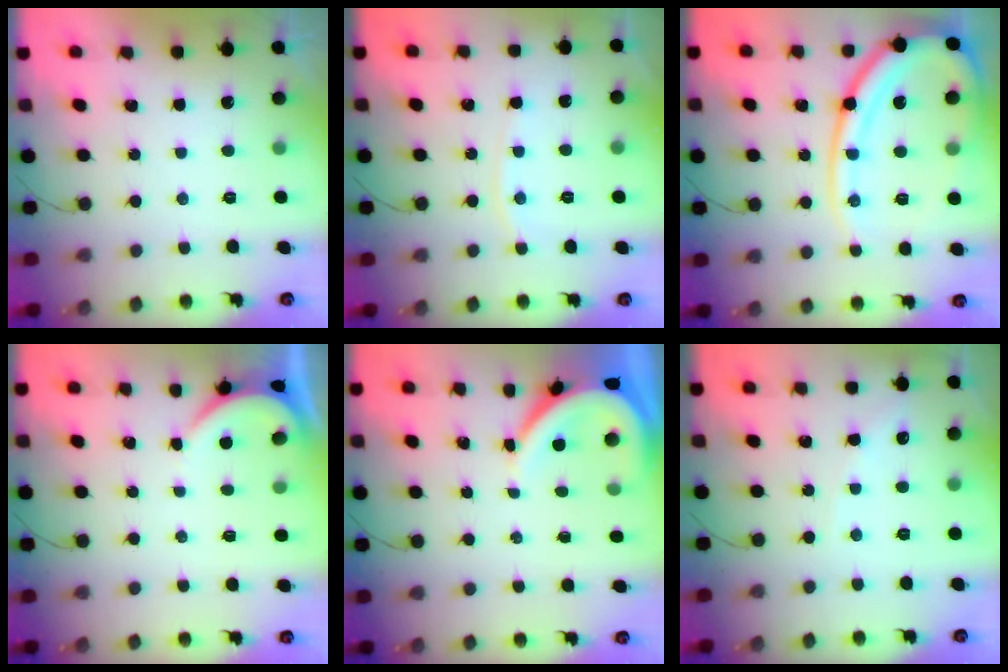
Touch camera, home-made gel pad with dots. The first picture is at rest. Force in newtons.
{"total": 4.2, "press": 4.1, "slide": 0.6}
{"total": 19.8, "press": 19.7, "slide": 2.4}
{"total": 2.2, "press": 2.2, "slide": 0.2}
{"total": 7.4, "press": 7.4, "slide": 1.0}
{"total": 3.6, "press": 3.6, "slide": 0.5}